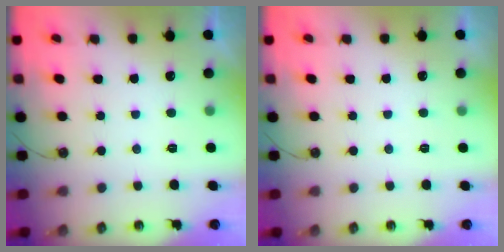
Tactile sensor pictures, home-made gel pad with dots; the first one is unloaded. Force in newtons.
{"total": 2.6, "press": 2.6, "slide": 0.5}